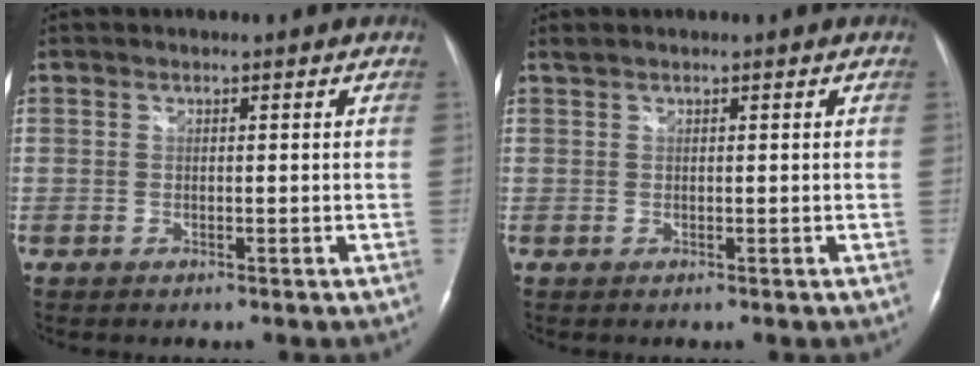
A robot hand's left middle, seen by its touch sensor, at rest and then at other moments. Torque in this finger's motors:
{"motor_torque": [0.13, -0.02, -0.06, 0.01]}